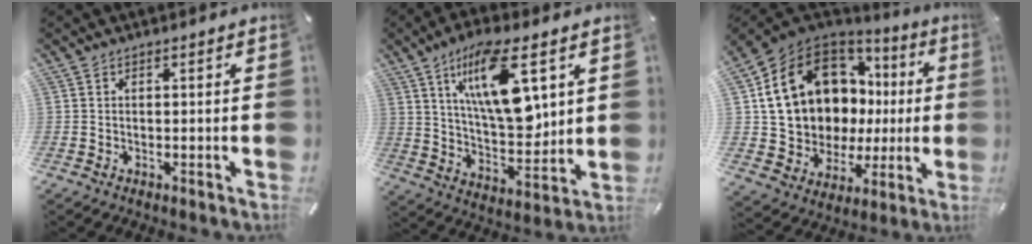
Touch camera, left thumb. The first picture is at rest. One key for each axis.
{"total": 17.9, "fx": 8.3, "fy": 6.8, "fz": 14.4, "tx": -0.267, "ty": -0.026, "tz": 0.131}
{"total": 17.2, "fx": 6.0, "fy": 13.4, "fz": 9.0, "tx": -0.174, "ty": -0.047, "tz": 0.136}